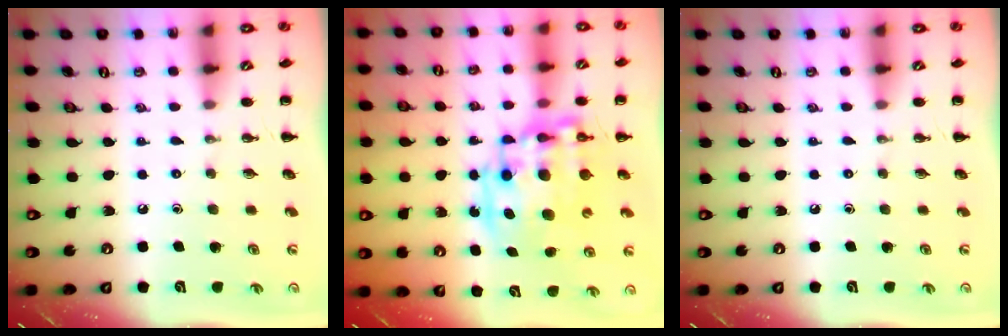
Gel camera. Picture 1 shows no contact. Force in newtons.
{"total": 15.5, "press": 15.1, "slide": 3.3}
{"total": 0.0}